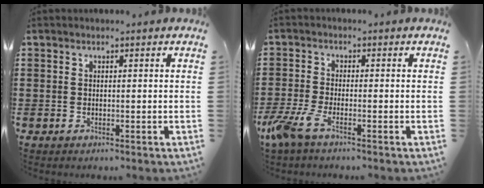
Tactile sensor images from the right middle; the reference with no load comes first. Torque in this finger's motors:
{"motor_torque": [1.10, -0.36, 0.40, 0.11]}